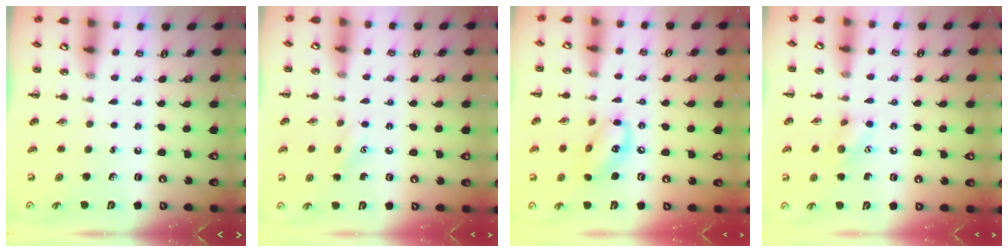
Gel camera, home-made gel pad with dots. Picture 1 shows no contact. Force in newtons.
{"total": 5.6, "press": 5.4, "slide": 1.5}
{"total": 11.6, "press": 11.4, "slide": 2.1}
{"total": 8.0, "press": 8.0, "slide": 0.5}